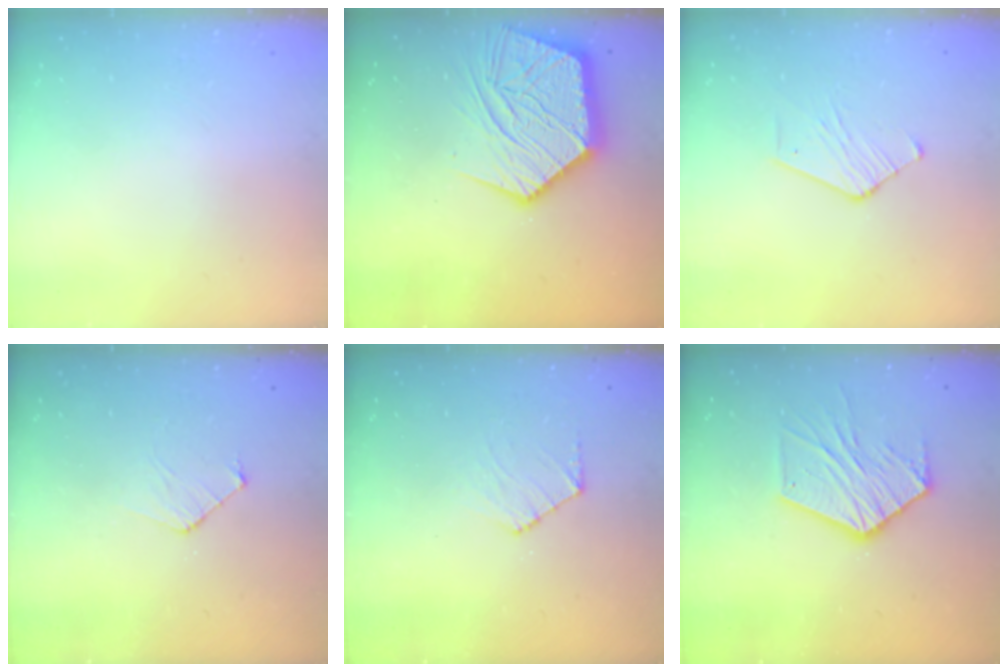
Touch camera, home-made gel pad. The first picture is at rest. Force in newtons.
{"total": 21.3, "press": 21.2, "slide": 1.6}
{"total": 4.0, "press": 4.0, "slide": 0.3}
{"total": 5.5, "press": 5.5, "slide": 0.5}
{"total": 6.5, "press": 6.5, "slide": 0.6}
{"total": 13.3, "press": 13.3, "slide": 0.6}